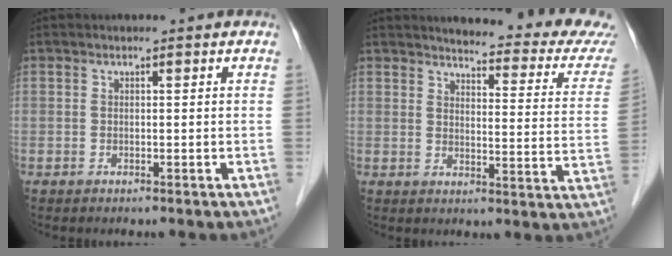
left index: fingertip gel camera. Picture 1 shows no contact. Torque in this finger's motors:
{"motor_torque": [0.52, -0.74, 0.25, 0.05]}